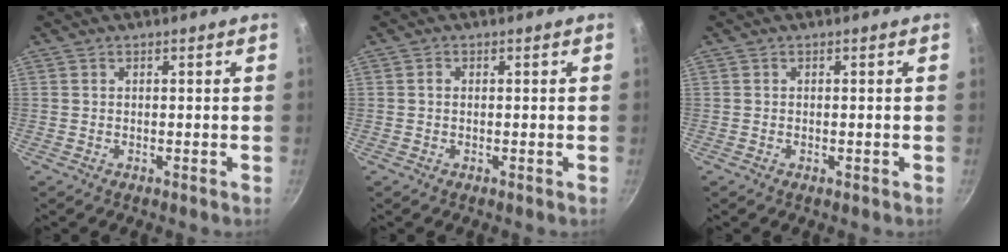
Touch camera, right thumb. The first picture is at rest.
{"total": 0.6, "force": [0.0, 0.5, 0.3], "torque": [-0.004, 0.004, -0.001]}
{"total": 0.6, "force": [-0.2, 0.2, 0.5], "torque": [-0.007, 0.002, -0.003]}